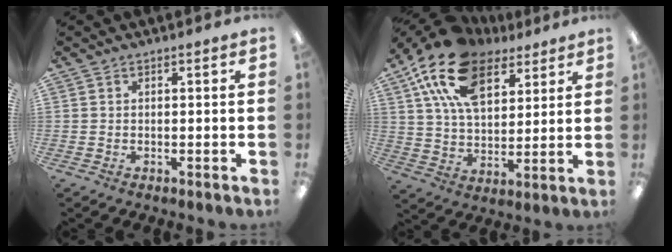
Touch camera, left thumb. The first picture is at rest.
{"total": 19.7, "force": [11.6, 11.1, 11.4], "torque": [-0.215, -0.035, 0.211]}